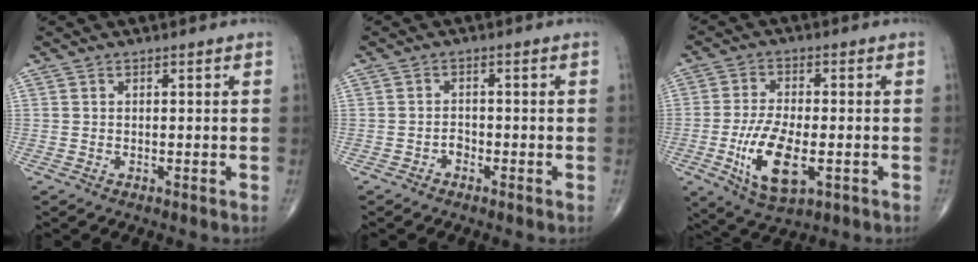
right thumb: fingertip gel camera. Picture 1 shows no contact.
{"total": 1.5, "force": [-1.0, 1.0, 0.5], "torque": [-0.003, 0.006, -0.020]}
{"total": 11.6, "force": [-3.1, 5.1, 9.9], "torque": [-0.190, -0.003, -0.050]}